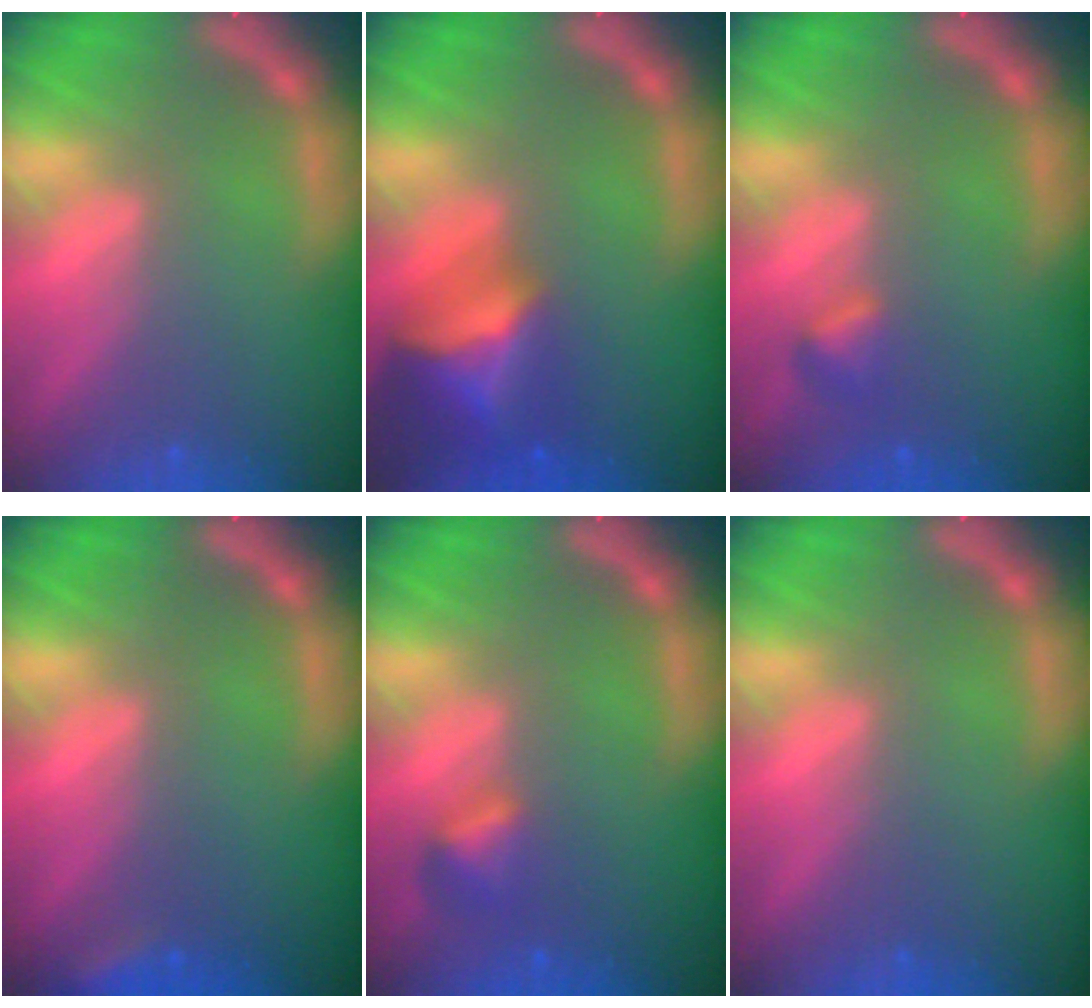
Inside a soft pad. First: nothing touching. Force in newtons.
{"total": 7.0}
{"total": 1.4}
{"total": 1.9}
{"total": 1.9}
{"total": 0.0}